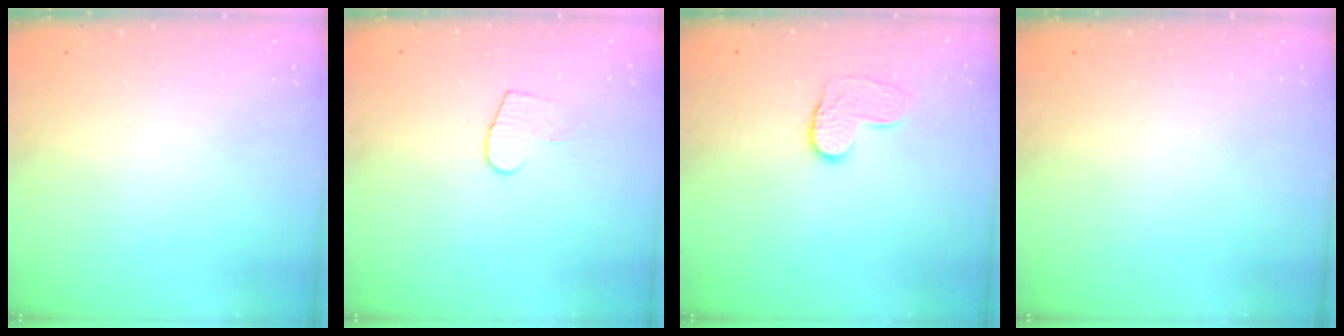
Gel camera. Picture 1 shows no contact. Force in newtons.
{"total": 5.8, "press": 5.8, "slide": 0.4}
{"total": 7.6, "press": 7.6, "slide": 0.4}
{"total": 0.0}